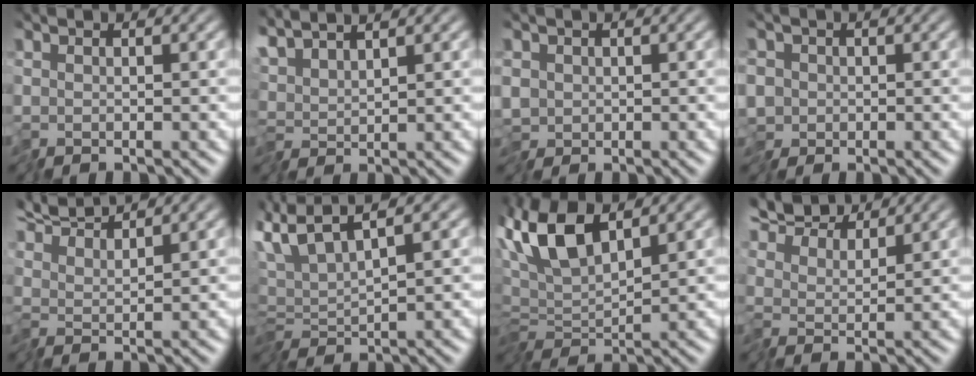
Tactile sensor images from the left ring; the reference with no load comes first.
{"total": 3.1, "force": [2.7, 0.1, 1.4], "torque": [-0.043, 0.011, 0.052]}
{"total": 2.1, "force": [-0.2, 1.9, 0.9], "torque": [-0.023, 0.001, -0.013]}
{"total": 2.6, "force": [-0.4, 2.4, 0.8], "torque": [-0.022, -0.003, -0.019]}
{"total": 4.8, "force": [4.6, 0.4, 1.4], "torque": [-0.040, 0.017, 0.086]}
{"total": 3.9, "force": [1.2, 1.0, 3.6], "torque": [-0.074, 0.010, 0.014]}
{"total": 6.5, "force": [2.4, 2.7, 5.4], "torque": [-0.110, 0.012, 0.031]}
{"total": 7.1, "force": [6.2, 2.1, 2.8], "torque": [-0.074, 0.023, 0.091]}